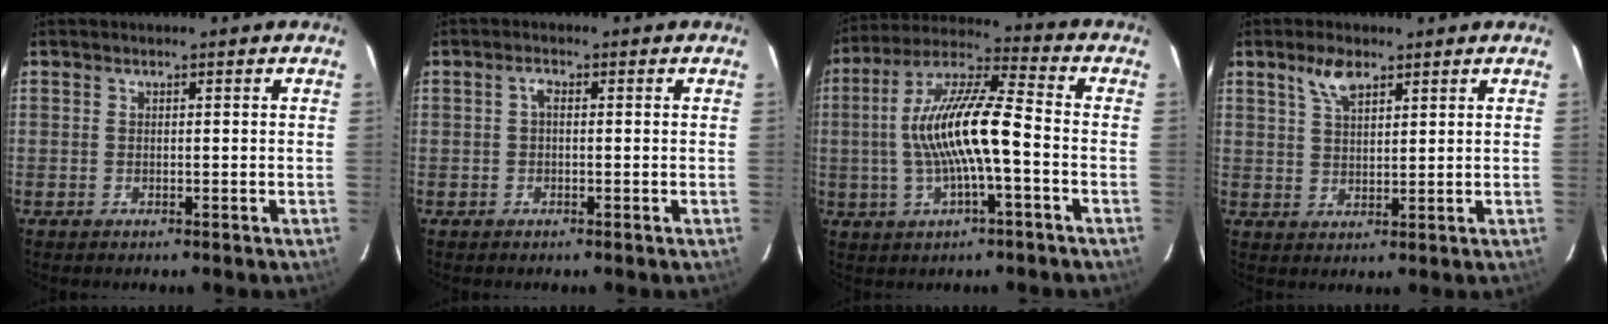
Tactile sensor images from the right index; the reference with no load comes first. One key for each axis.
{"total": 1.1, "fx": 0.0, "fy": 0.5, "fz": 0.9, "tx": -0.018, "ty": 0.006, "tz": -0.002}
{"total": 14.1, "fx": -2.0, "fy": 2.6, "fz": 13.7, "tx": -0.268, "ty": 0.016, "tz": -0.039}
{"total": 4.8, "fx": 3.1, "fy": 2.1, "fz": 3.1, "tx": -0.056, "ty": 0.008, "tz": 0.059}